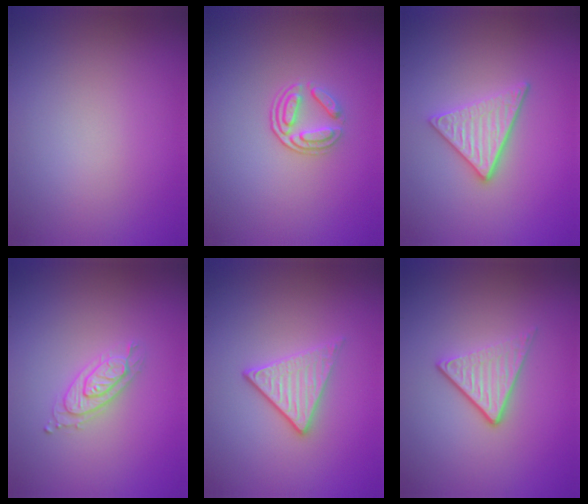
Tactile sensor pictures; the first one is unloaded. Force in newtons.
{"total": 2.4, "press": 1.9, "slide": 1.5}
{"total": 3.6, "press": 3.1, "slide": 1.9}
{"total": 2.4, "press": 2.2, "slide": 0.9}
{"total": 2.8, "press": 2.6, "slide": 1.1}
{"total": 3.6, "press": 2.6, "slide": 2.5}